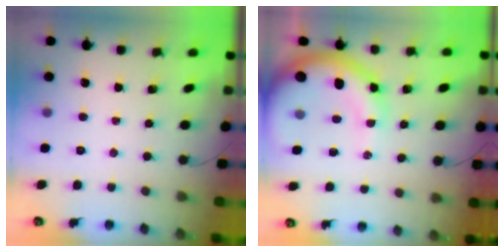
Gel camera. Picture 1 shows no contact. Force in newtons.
{"total": 12.0, "press": 11.6, "slide": 3.0}